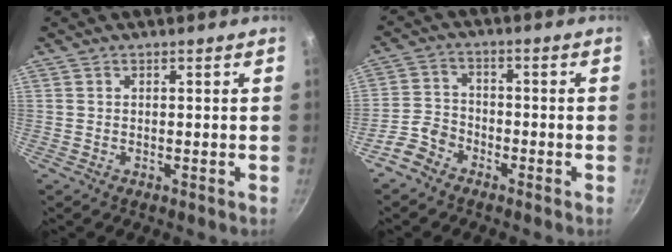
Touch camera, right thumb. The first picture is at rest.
{"total": 5.3, "force": [-3.7, 3.4, 1.6], "torque": [-0.024, 0.036, -0.079]}